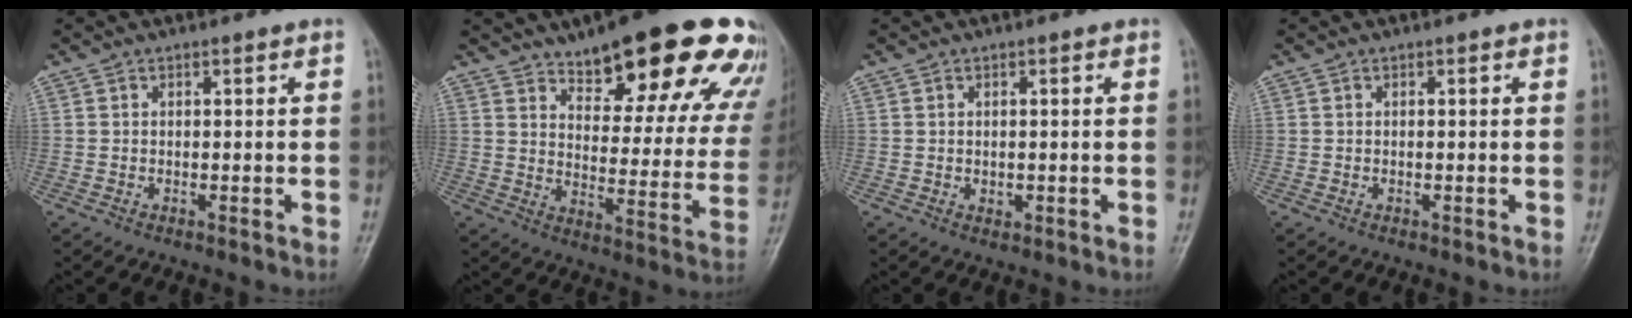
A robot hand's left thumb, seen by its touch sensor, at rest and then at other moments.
{"total": 24.8, "force": [16.7, 8.3, 16.4], "torque": [-0.176, -0.067, 0.221]}
{"total": 1.0, "force": [-0.1, 0.8, 0.5], "torque": [-0.002, 0.000, 0.002]}
{"total": 0.0}